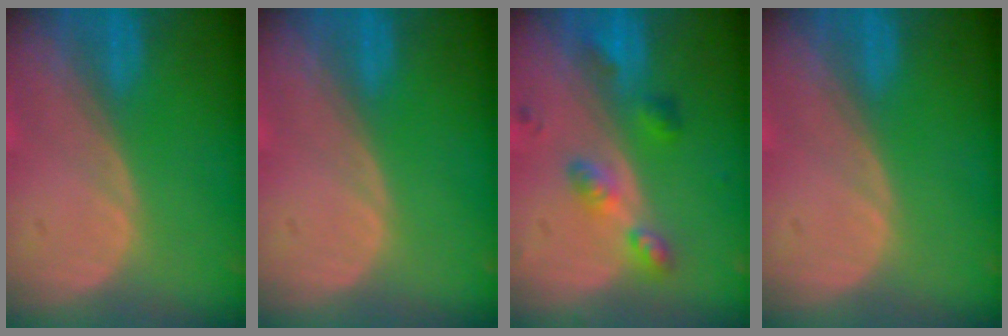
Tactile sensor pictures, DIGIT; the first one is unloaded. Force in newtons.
{"total": 0.0}
{"total": 5.1, "press": 5.1, "slide": 0.4}
{"total": 0.0}